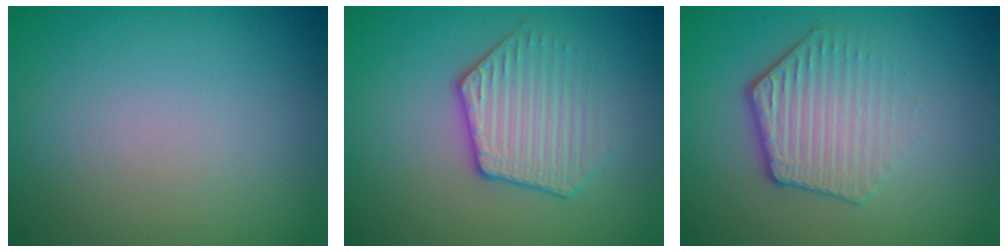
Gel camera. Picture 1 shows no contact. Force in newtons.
{"total": 3.4, "press": 3.2, "slide": 1.3}
{"total": 4.1, "press": 3.2, "slide": 2.6}